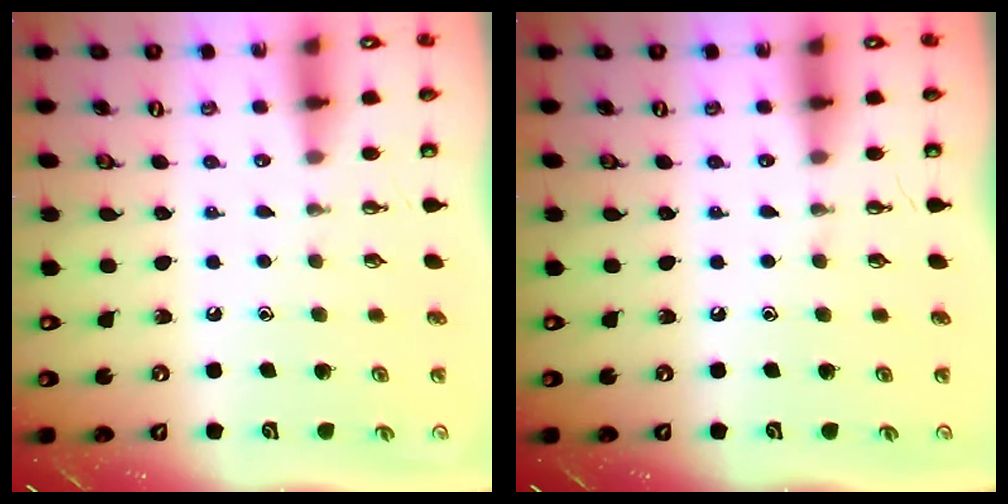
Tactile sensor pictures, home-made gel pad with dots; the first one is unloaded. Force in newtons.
{"total": 0.0}